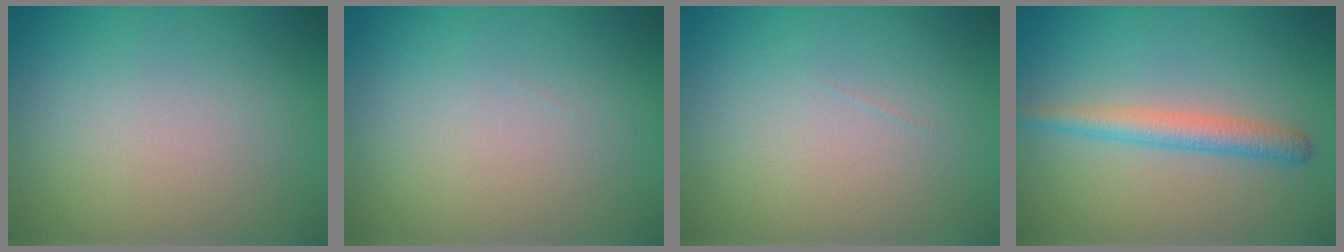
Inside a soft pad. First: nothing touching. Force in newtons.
{"total": 0.0}
{"total": 0.0}
{"total": 2.7, "press": 2.7, "slide": 0.1}